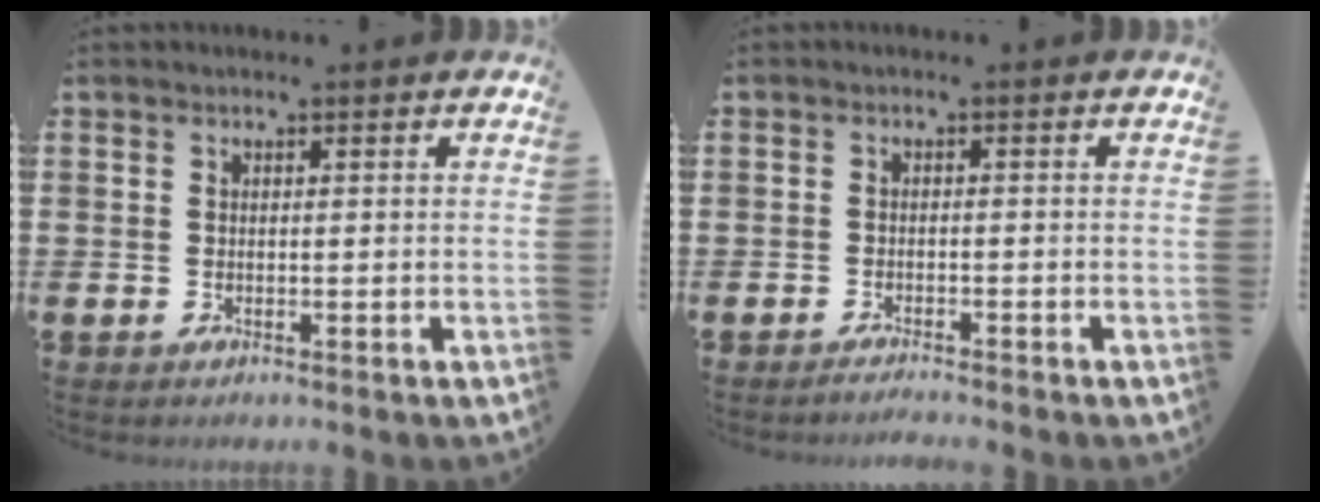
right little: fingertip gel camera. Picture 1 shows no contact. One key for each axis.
{"total": 1.2, "fx": -1.1, "fy": -0.1, "fz": 0.3, "tx": -0.006, "ty": -0.001, "tz": -0.022}